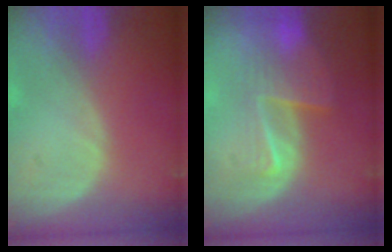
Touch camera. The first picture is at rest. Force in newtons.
{"total": 6.5, "press": 6.0, "slide": 2.4}